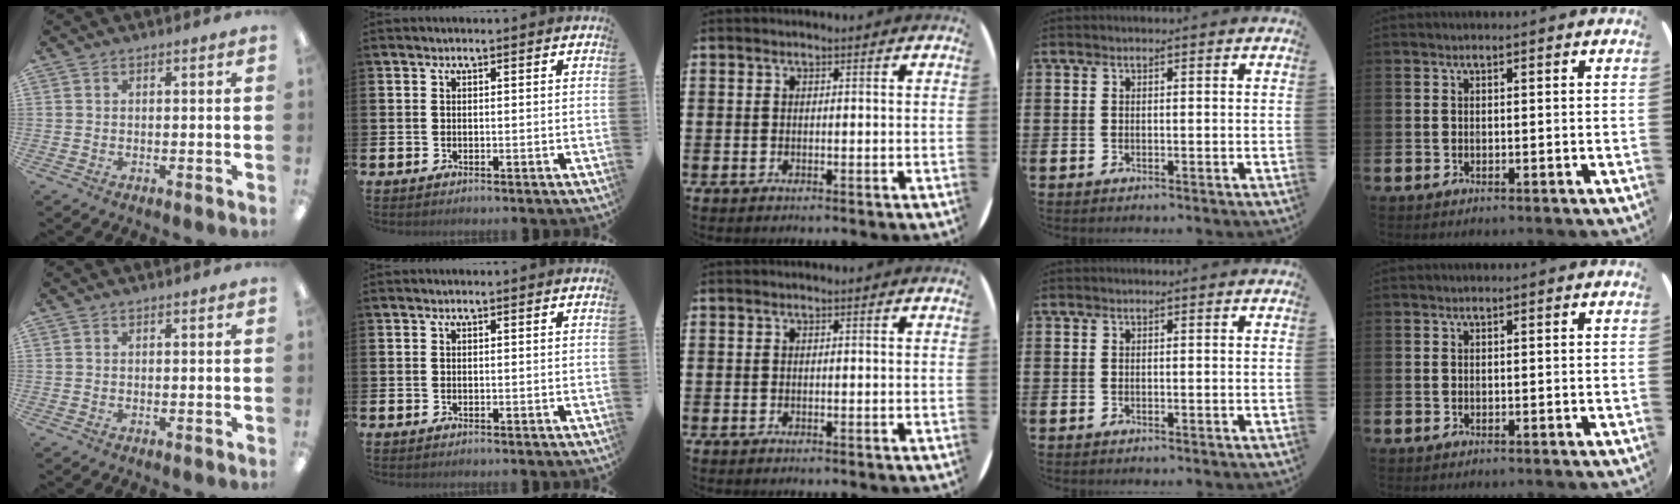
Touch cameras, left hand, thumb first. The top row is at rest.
{}